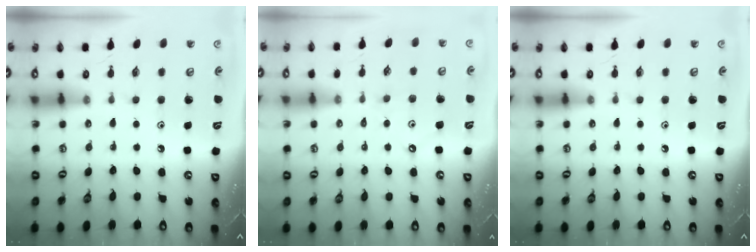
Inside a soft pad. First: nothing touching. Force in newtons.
{"total": 2.8, "press": 2.8, "slide": 0.4}
{"total": 0.0}